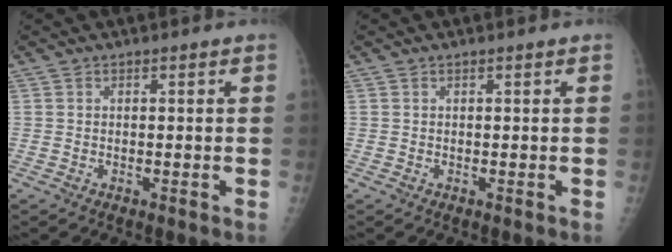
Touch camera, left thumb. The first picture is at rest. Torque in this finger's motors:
{"motor_torque": [0.00, 0.00, 0.02, 0.02, 0.00]}